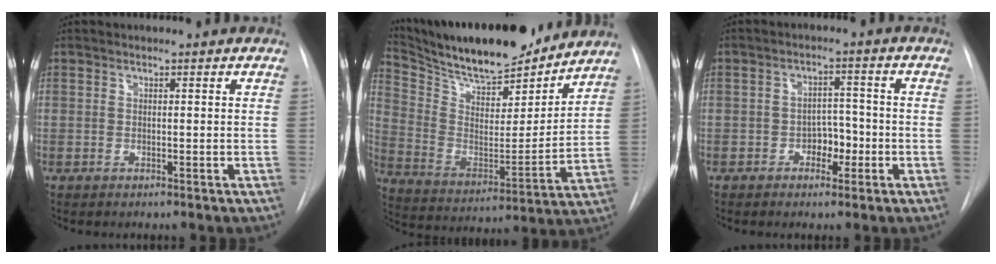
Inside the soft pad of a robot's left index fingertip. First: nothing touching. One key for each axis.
{"total": 20.3, "fx": 18.2, "fy": 4.1, "fz": 8.1, "tx": -0.148, "ty": -0.014, "tz": 0.296}
{"total": 3.7, "fx": -2.1, "fy": 2.2, "fz": 2.1, "tx": -0.022, "ty": 0.003, "tz": -0.032}